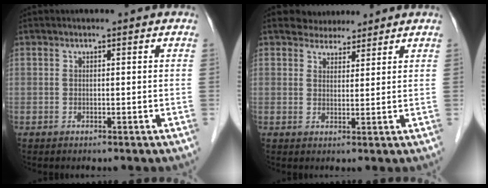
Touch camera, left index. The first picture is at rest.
{"total": 3.6, "force": [3.2, 1.6, 0.3], "torque": [-0.001, 0.005, 0.048]}